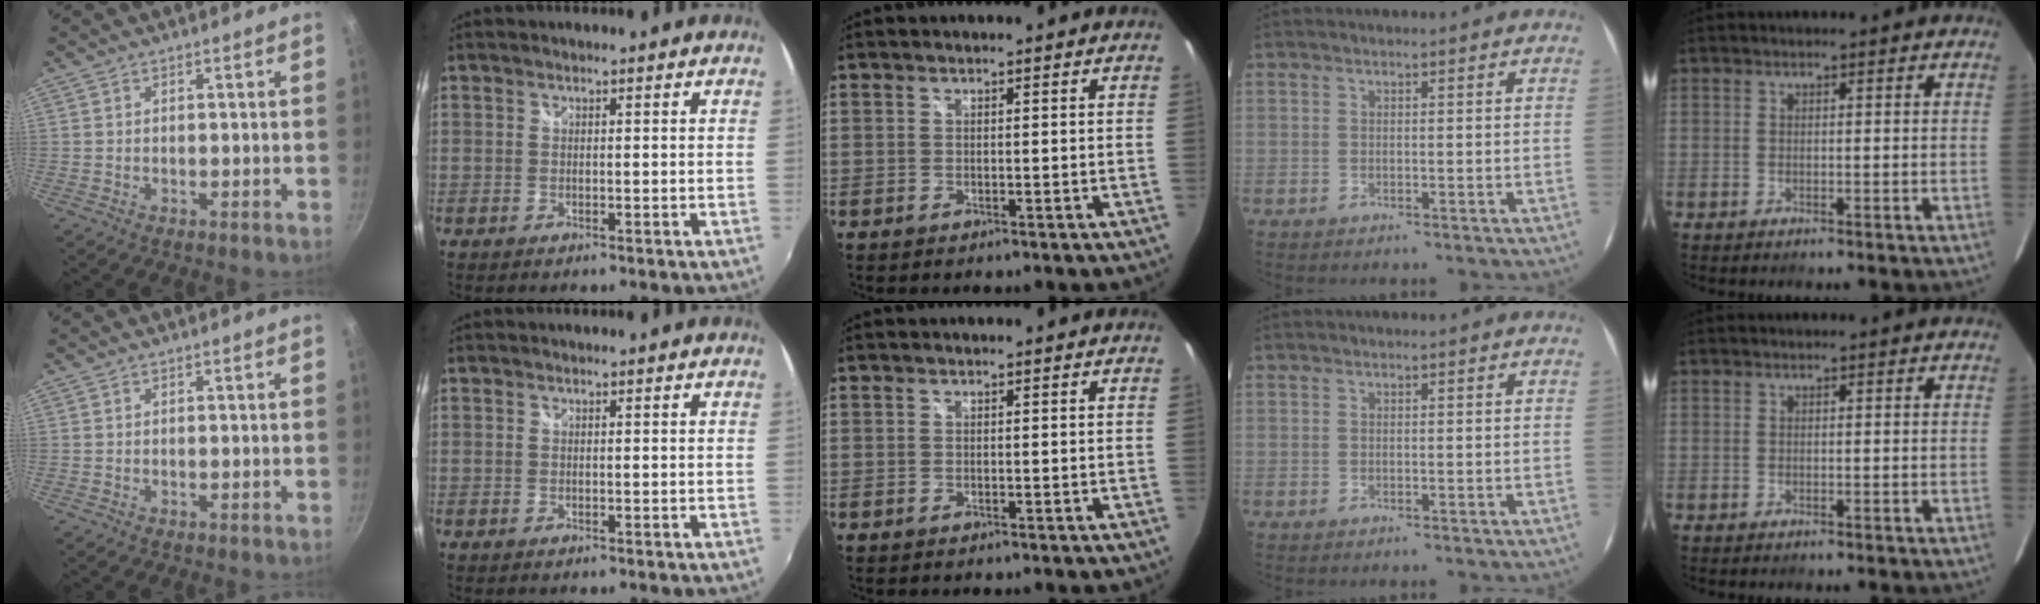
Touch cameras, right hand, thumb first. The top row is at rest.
{}